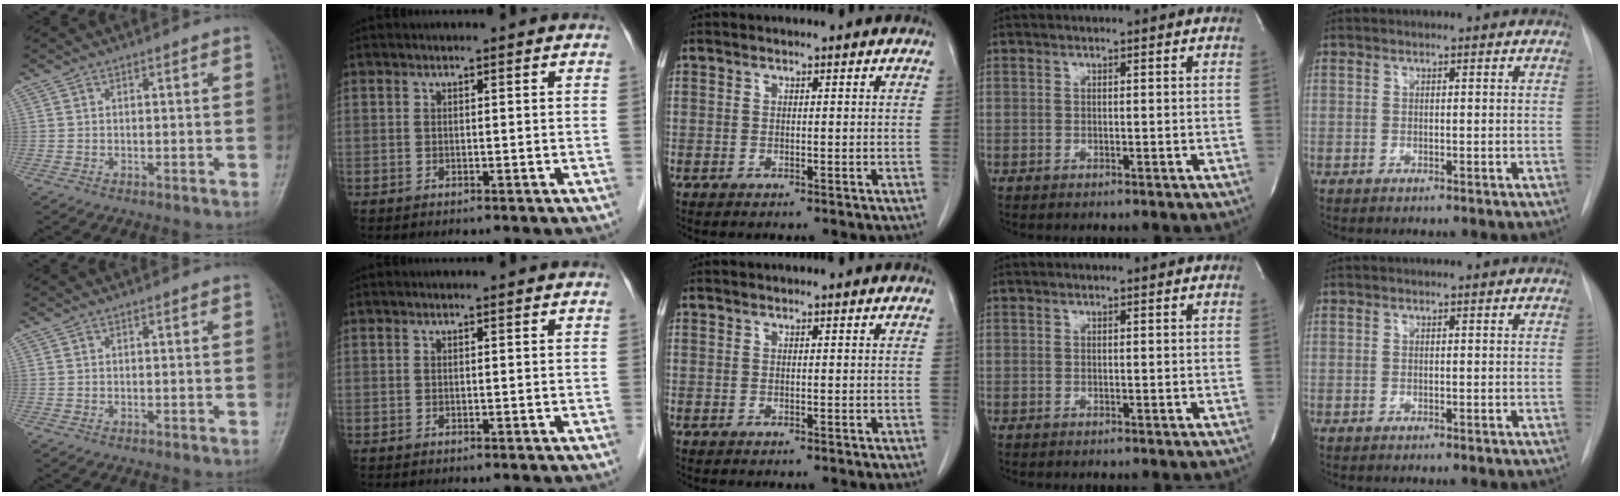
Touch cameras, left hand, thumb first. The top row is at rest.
{}